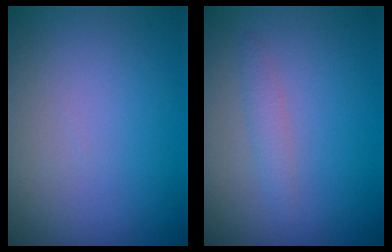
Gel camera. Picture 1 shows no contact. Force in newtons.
{"total": 1.2, "press": 1.2, "slide": 0.0}